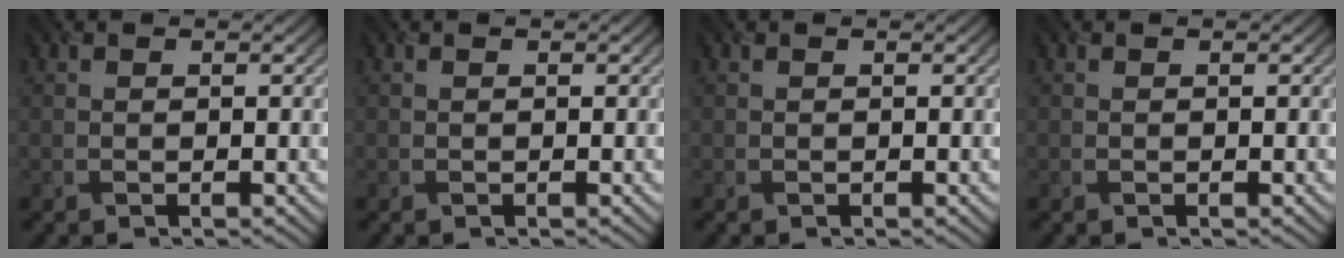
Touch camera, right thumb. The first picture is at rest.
{"total": 0.0}
{"total": 0.0}
{"total": 0.0}